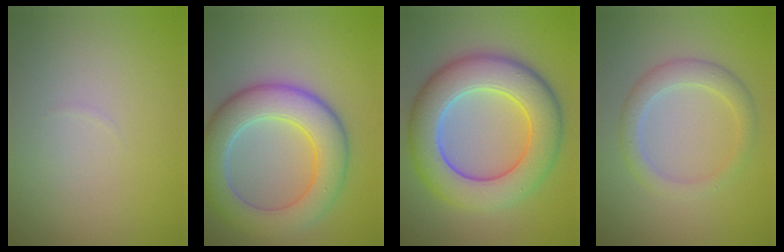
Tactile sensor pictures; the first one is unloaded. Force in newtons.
{"total": 7.8, "press": 7.8, "slide": 0.7}
{"total": 9.8, "press": 9.8, "slide": 0.7}
{"total": 2.9, "press": 2.9, "slide": 0.1}